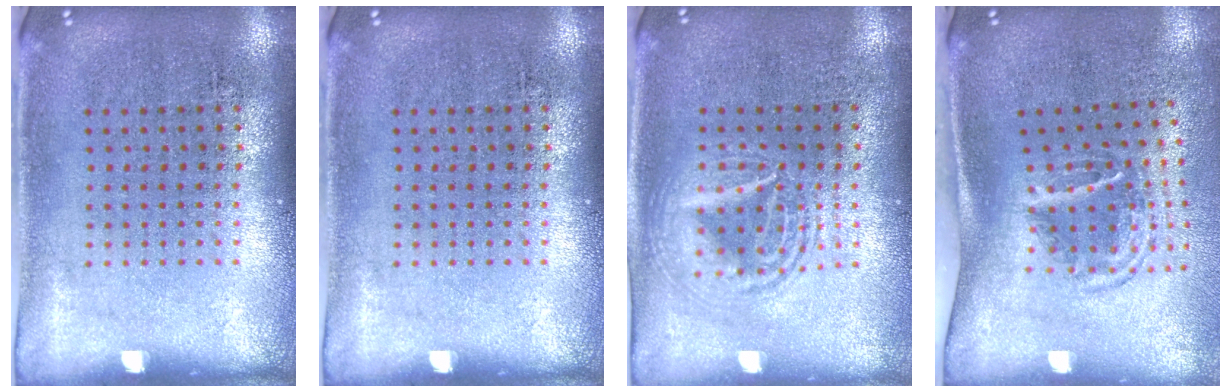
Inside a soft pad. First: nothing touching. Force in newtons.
{"total": 0.0}
{"total": 2.9, "press": 2.9, "slide": 0.4}
{"total": 1.8, "press": 1.1, "slide": 1.4}